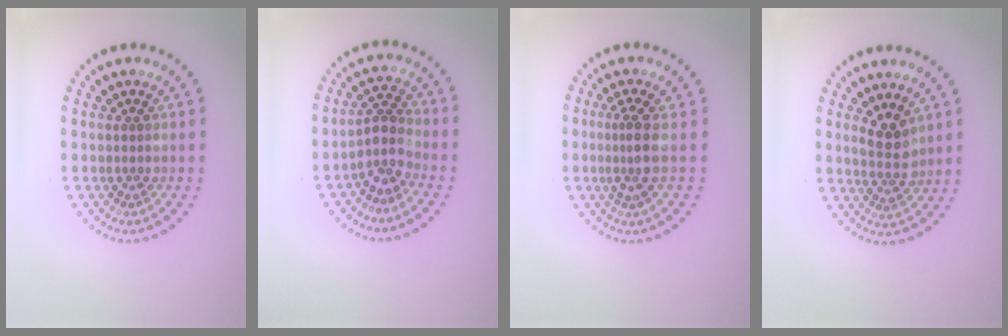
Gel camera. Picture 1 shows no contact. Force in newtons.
{"total": 2.7, "press": 2.0, "slide": 1.8}
{"total": 2.6, "press": 1.9, "slide": 1.9}
{"total": 2.7, "press": 2.5, "slide": 1.1}